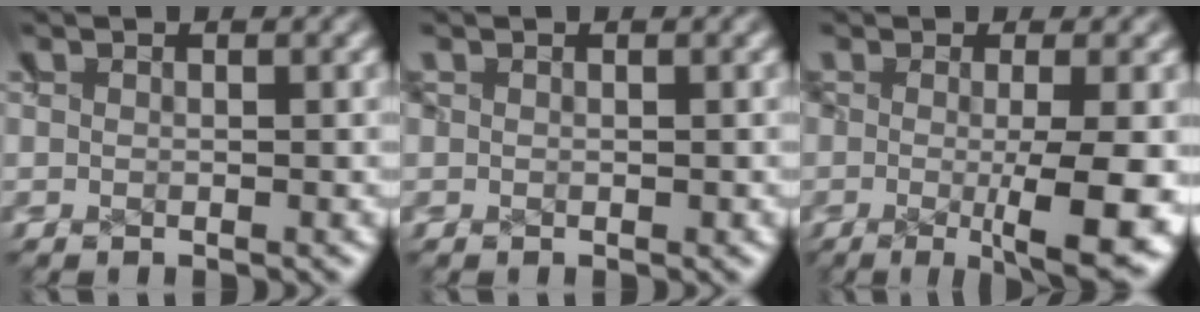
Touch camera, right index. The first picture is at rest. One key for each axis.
{"total": 0.0}
{"total": 6.4, "fx": -2.7, "fy": 1.4, "fz": 5.6, "tx": -0.053, "ty": -0.012, "tz": -0.033}